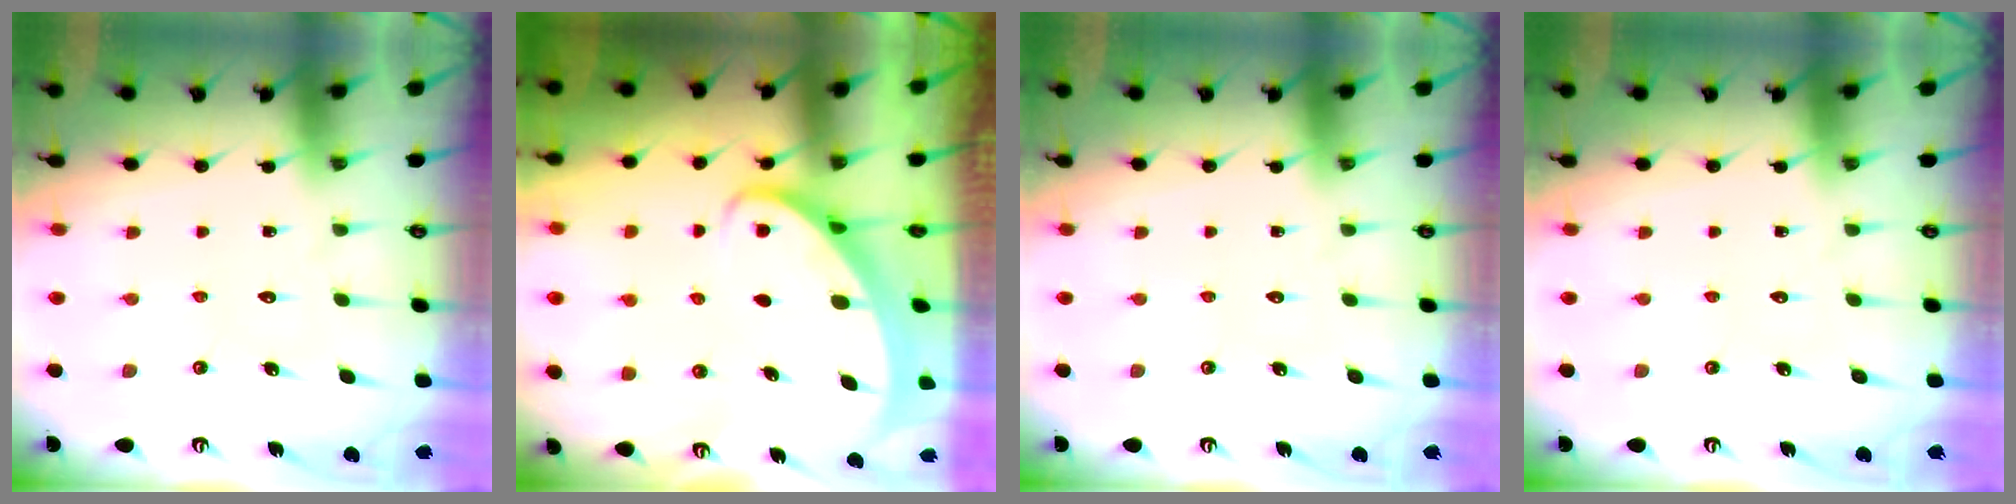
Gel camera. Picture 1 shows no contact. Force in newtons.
{"total": 2.6, "press": 2.6, "slide": 0.4}
{"total": 0.0}
{"total": 0.0}